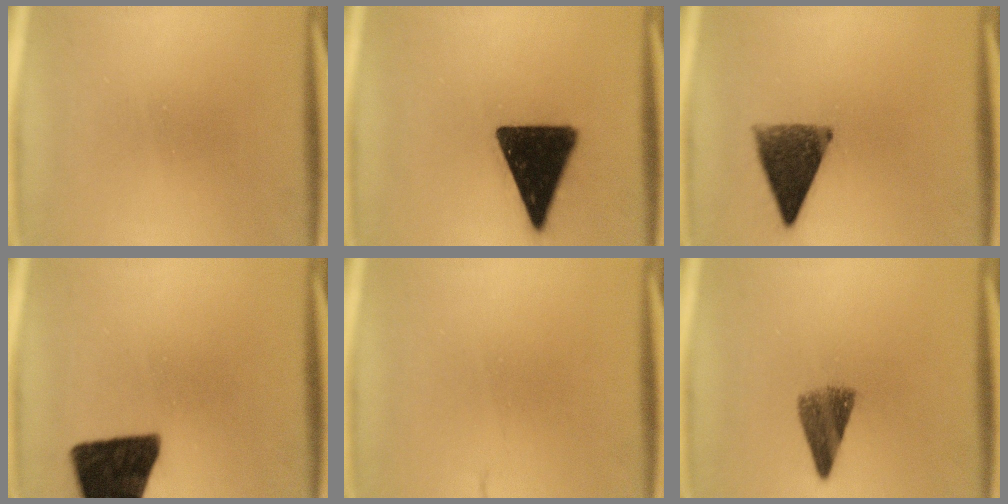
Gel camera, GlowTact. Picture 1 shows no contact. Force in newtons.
{"total": 17.4}
{"total": 9.9}
{"total": 16.8}
{"total": 1.6}
{"total": 5.4}